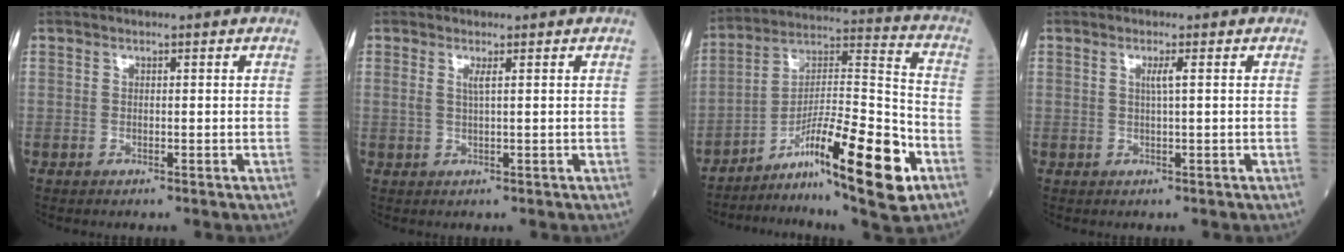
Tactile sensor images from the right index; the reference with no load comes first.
{"total": 1.3, "force": [0.4, -0.2, 1.2], "torque": [-0.028, 0.001, 0.009]}
{"total": 18.7, "force": [-9.2, 2.0, 16.1], "torque": [-0.281, -0.004, -0.149]}
{"total": 1.5, "force": [0.3, -0.4, 1.4], "torque": [-0.027, -0.002, 0.006]}